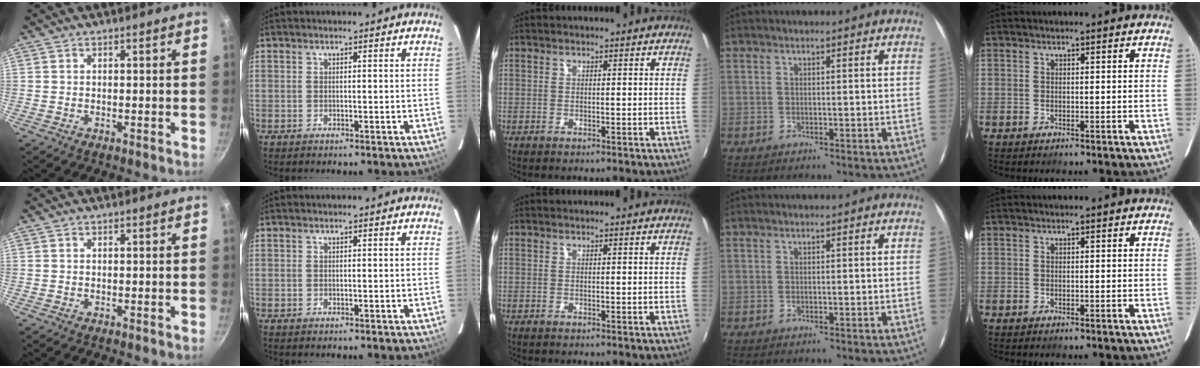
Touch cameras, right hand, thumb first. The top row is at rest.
{}